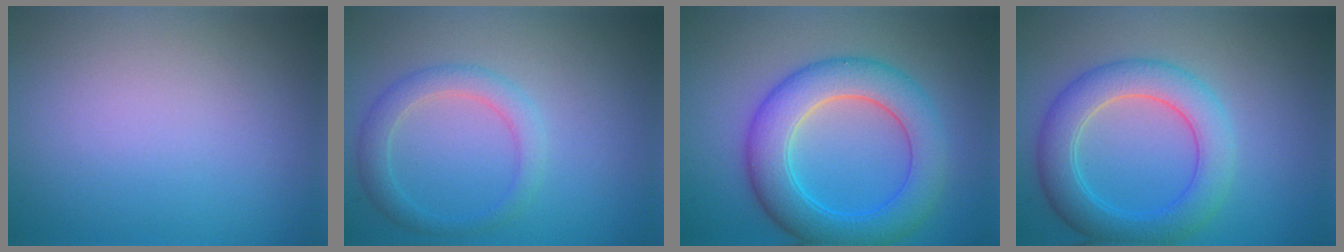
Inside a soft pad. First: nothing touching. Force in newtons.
{"total": 2.7, "press": 2.7, "slide": 0.2}
{"total": 7.1, "press": 7.1, "slide": 0.1}
{"total": 5.5, "press": 5.5, "slide": 0.4}